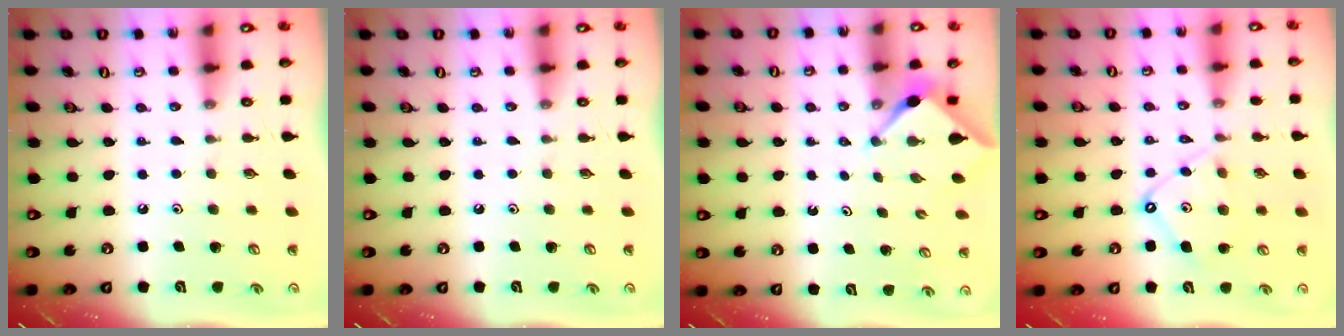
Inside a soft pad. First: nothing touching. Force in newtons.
{"total": 0.0}
{"total": 3.0, "press": 2.9, "slide": 0.4}
{"total": 10.1, "press": 10.1, "slide": 1.1}